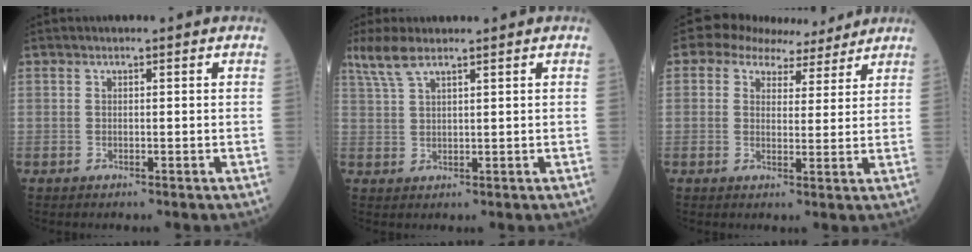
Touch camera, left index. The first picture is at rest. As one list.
[{"total": 4.5, "force": [3.5, 0.6, 2.7], "torque": [-0.070, 0.014, 0.078]}, {"total": 6.8, "force": [5.4, 3.8, 1.5], "torque": [-0.026, 0.020, 0.075]}]